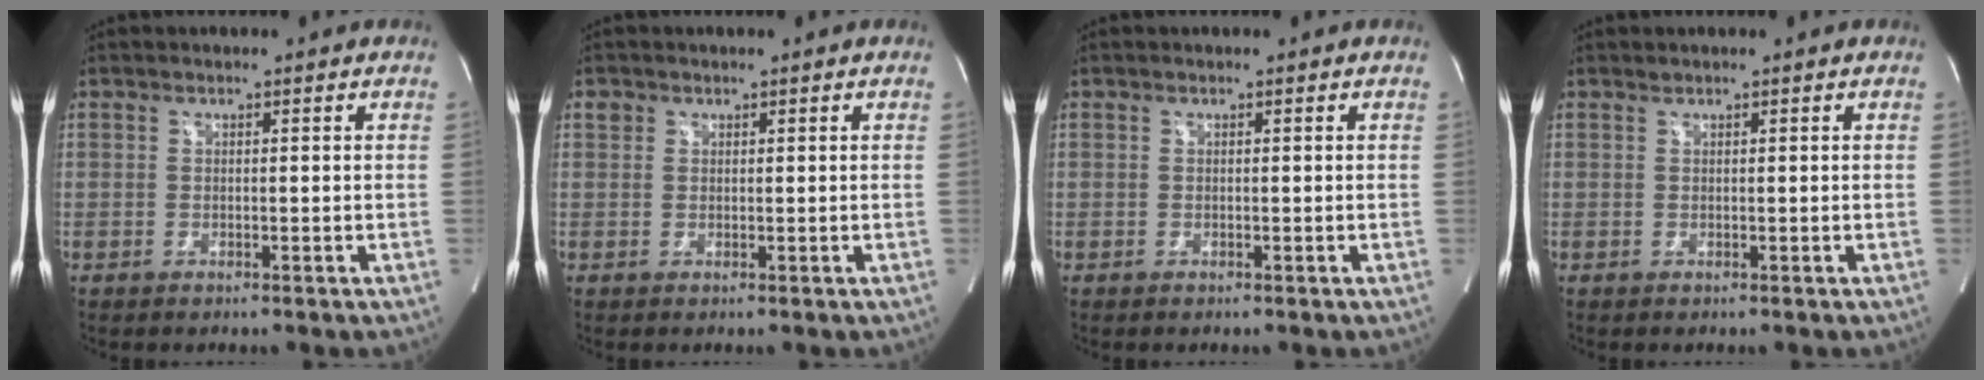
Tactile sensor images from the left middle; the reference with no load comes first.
{"total": 1.2, "force": [0.7, 1.0, 0.1], "torque": [0.005, 0.006, 0.009]}
{"total": 0.0}
{"total": 0.0}